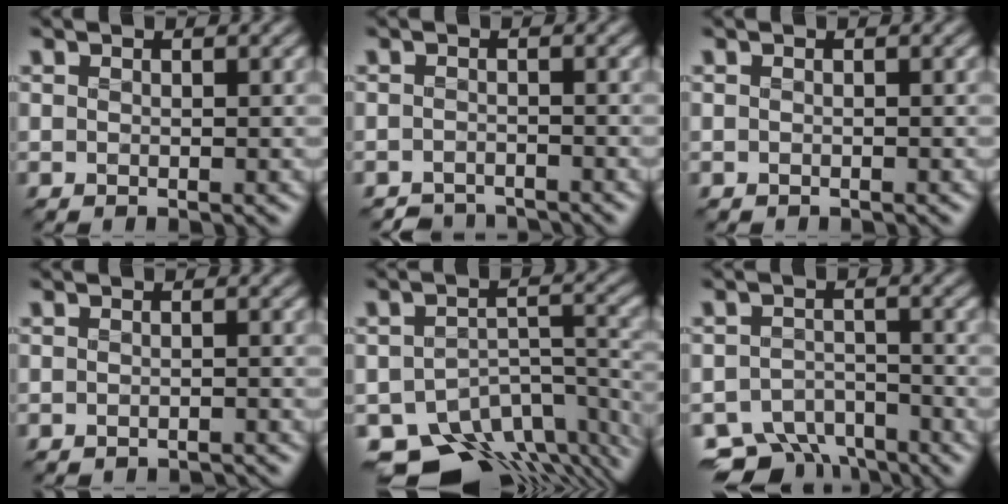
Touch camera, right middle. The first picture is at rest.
{"total": 2.6, "force": [-2.5, 0.2, -0.2], "torque": [0.008, -0.004, -0.040]}
{"total": 0.0}
{"total": 1.3, "force": [-1.3, 0.1, 0.1], "torque": [0.002, -0.005, -0.021]}
{"total": 11.7, "force": [-8.8, 5.6, 5.2], "torque": [-0.093, -0.018, -0.104]}
{"total": 7.3, "force": [-6.3, 3.0, 2.1], "torque": [-0.027, -0.014, -0.100]}